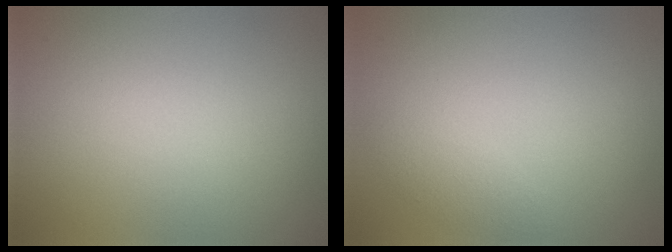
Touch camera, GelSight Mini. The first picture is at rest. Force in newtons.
{"total": 1.4, "press": 1.4, "slide": 0.1}